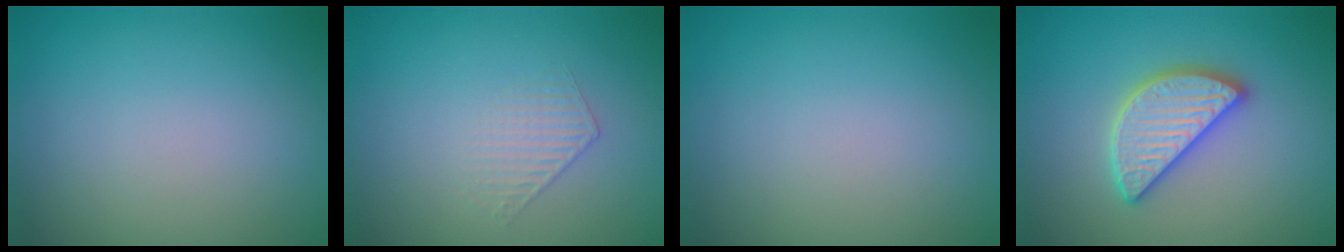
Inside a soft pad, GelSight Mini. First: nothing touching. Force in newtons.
{"total": 1.0, "press": 0.4, "slide": 0.9}
{"total": 0.0}
{"total": 4.7, "press": 4.6, "slide": 0.3}